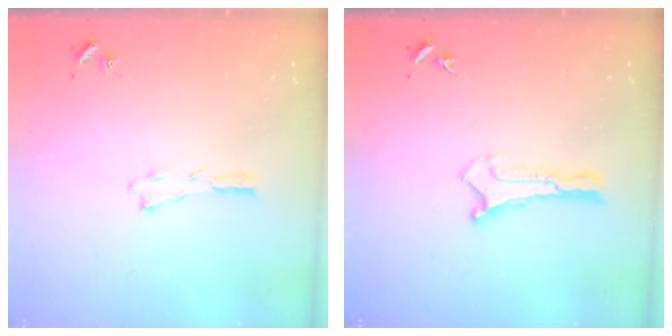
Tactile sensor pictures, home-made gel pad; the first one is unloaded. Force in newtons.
{"total": 0.0}